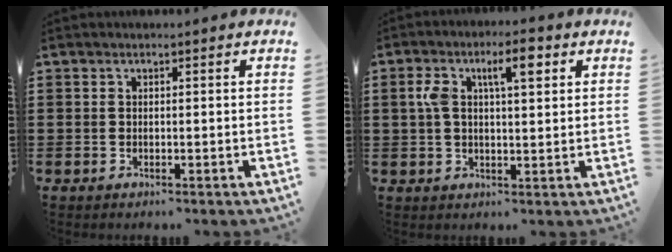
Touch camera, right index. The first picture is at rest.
{"total": 6.8, "force": [2.4, 2.4, 5.9], "torque": [-0.108, 0.006, 0.036]}